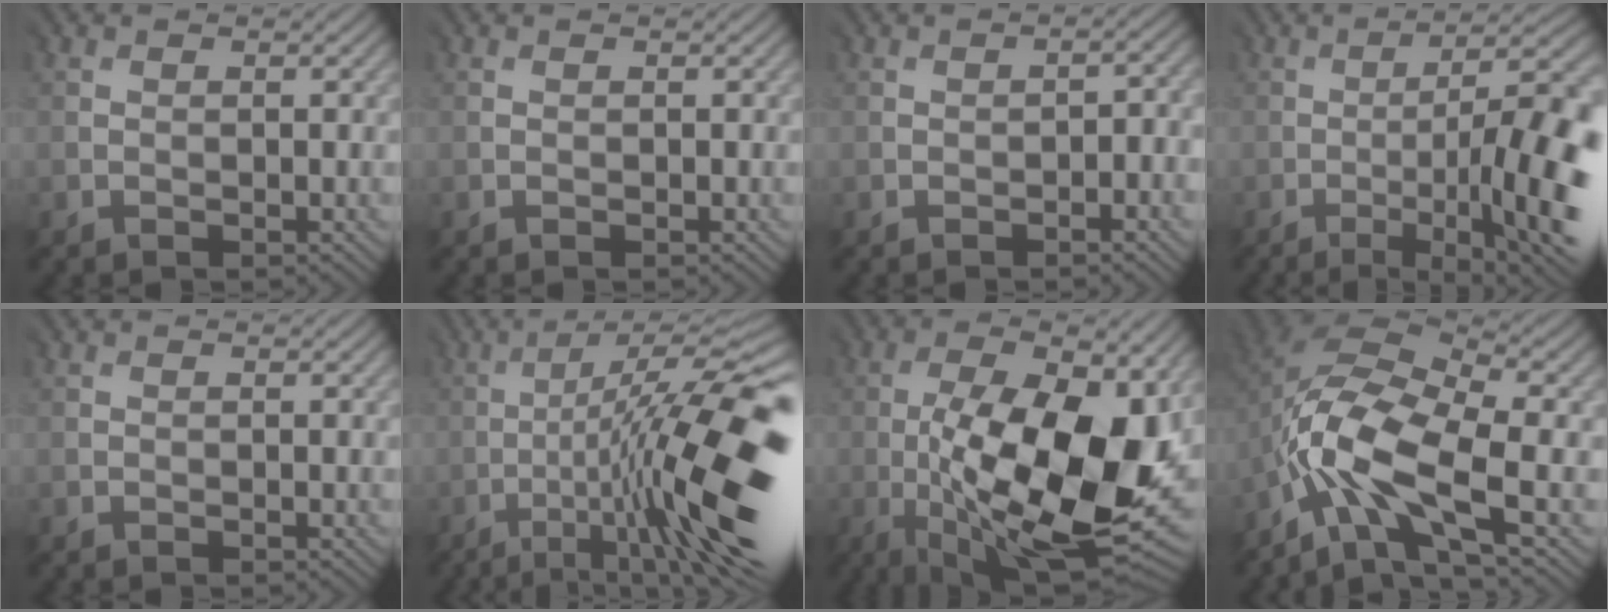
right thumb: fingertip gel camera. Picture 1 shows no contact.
{"total": 0.0}
{"total": 1.6, "force": [-1.3, 0.1, 0.9], "torque": [-0.010, 0.003, -0.018]}
{"total": 14.8, "force": [-5.0, 3.9, 13.4], "torque": [-0.179, -0.007, -0.060]}
{"total": 0.0}
{"total": 16.4, "force": [-4.5, 3.8, 15.3], "torque": [-0.231, -0.005, -0.063]}
{"total": 18.7, "force": [-2.5, 7.0, 17.2], "torque": [-0.266, -0.009, -0.036]}
{"total": 13.3, "force": [-4.3, 5.9, 11.1], "torque": [-0.239, -0.006, -0.081]}